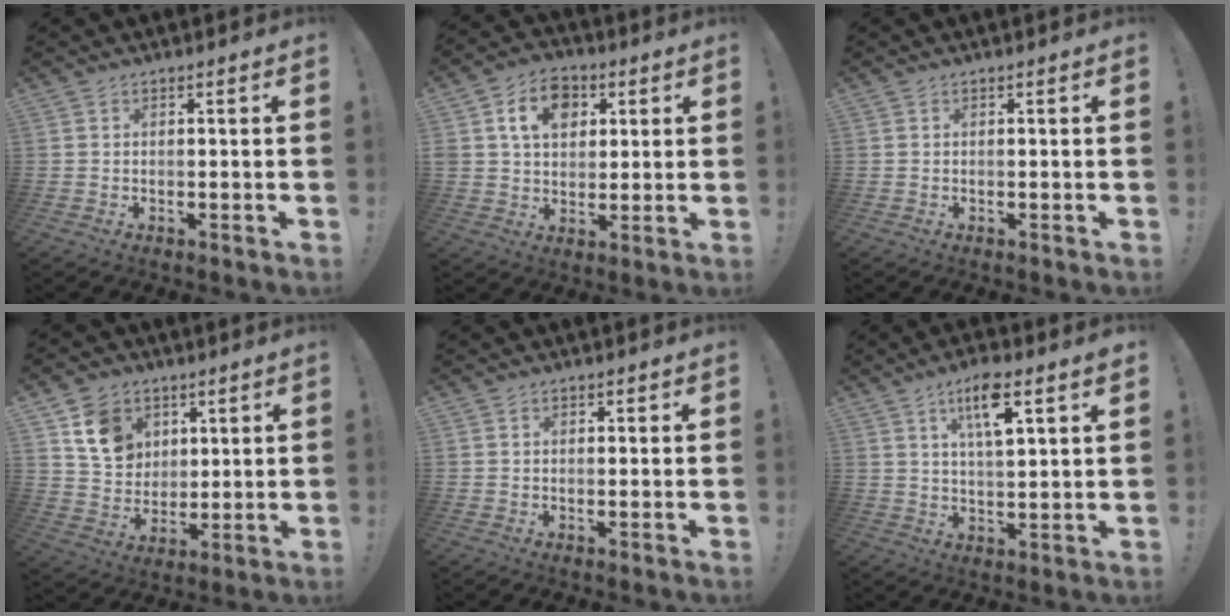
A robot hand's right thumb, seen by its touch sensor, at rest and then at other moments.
{"total": 12.5, "force": [4.4, 9.6, 6.7], "torque": [-0.098, -0.002, 0.084]}
{"total": 0.0}
{"total": 11.8, "force": [5.6, 9.6, 4.3], "torque": [-0.064, -0.020, 0.114]}
{"total": 0.6, "force": [0.4, 0.4, 0.3], "torque": [0.000, -0.001, 0.005]}
{"total": 10.3, "force": [5.2, 3.0, 8.4], "torque": [-0.132, -0.011, 0.084]}